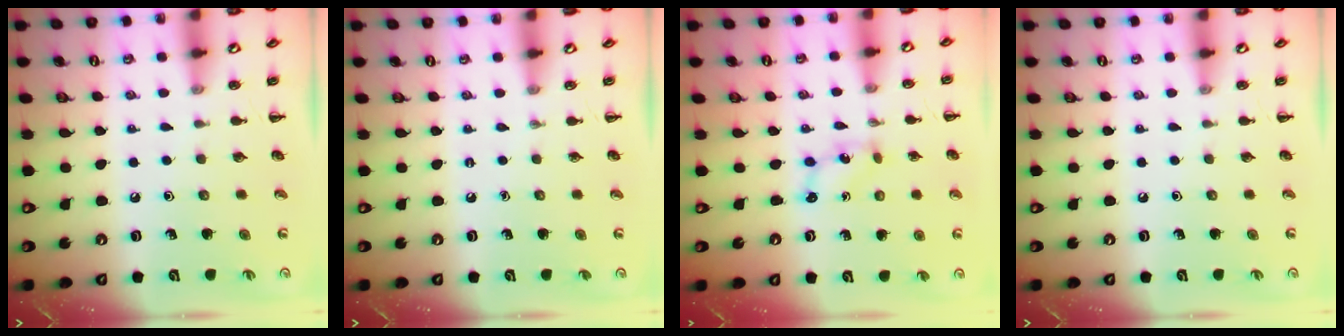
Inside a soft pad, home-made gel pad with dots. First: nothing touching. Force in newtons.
{"total": 0.0}
{"total": 1.8, "press": 1.8, "slide": 0.3}
{"total": 0.0}